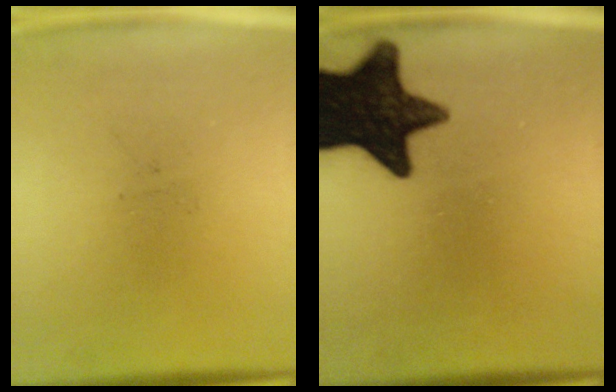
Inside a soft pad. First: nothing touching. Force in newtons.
{"total": 16.3}